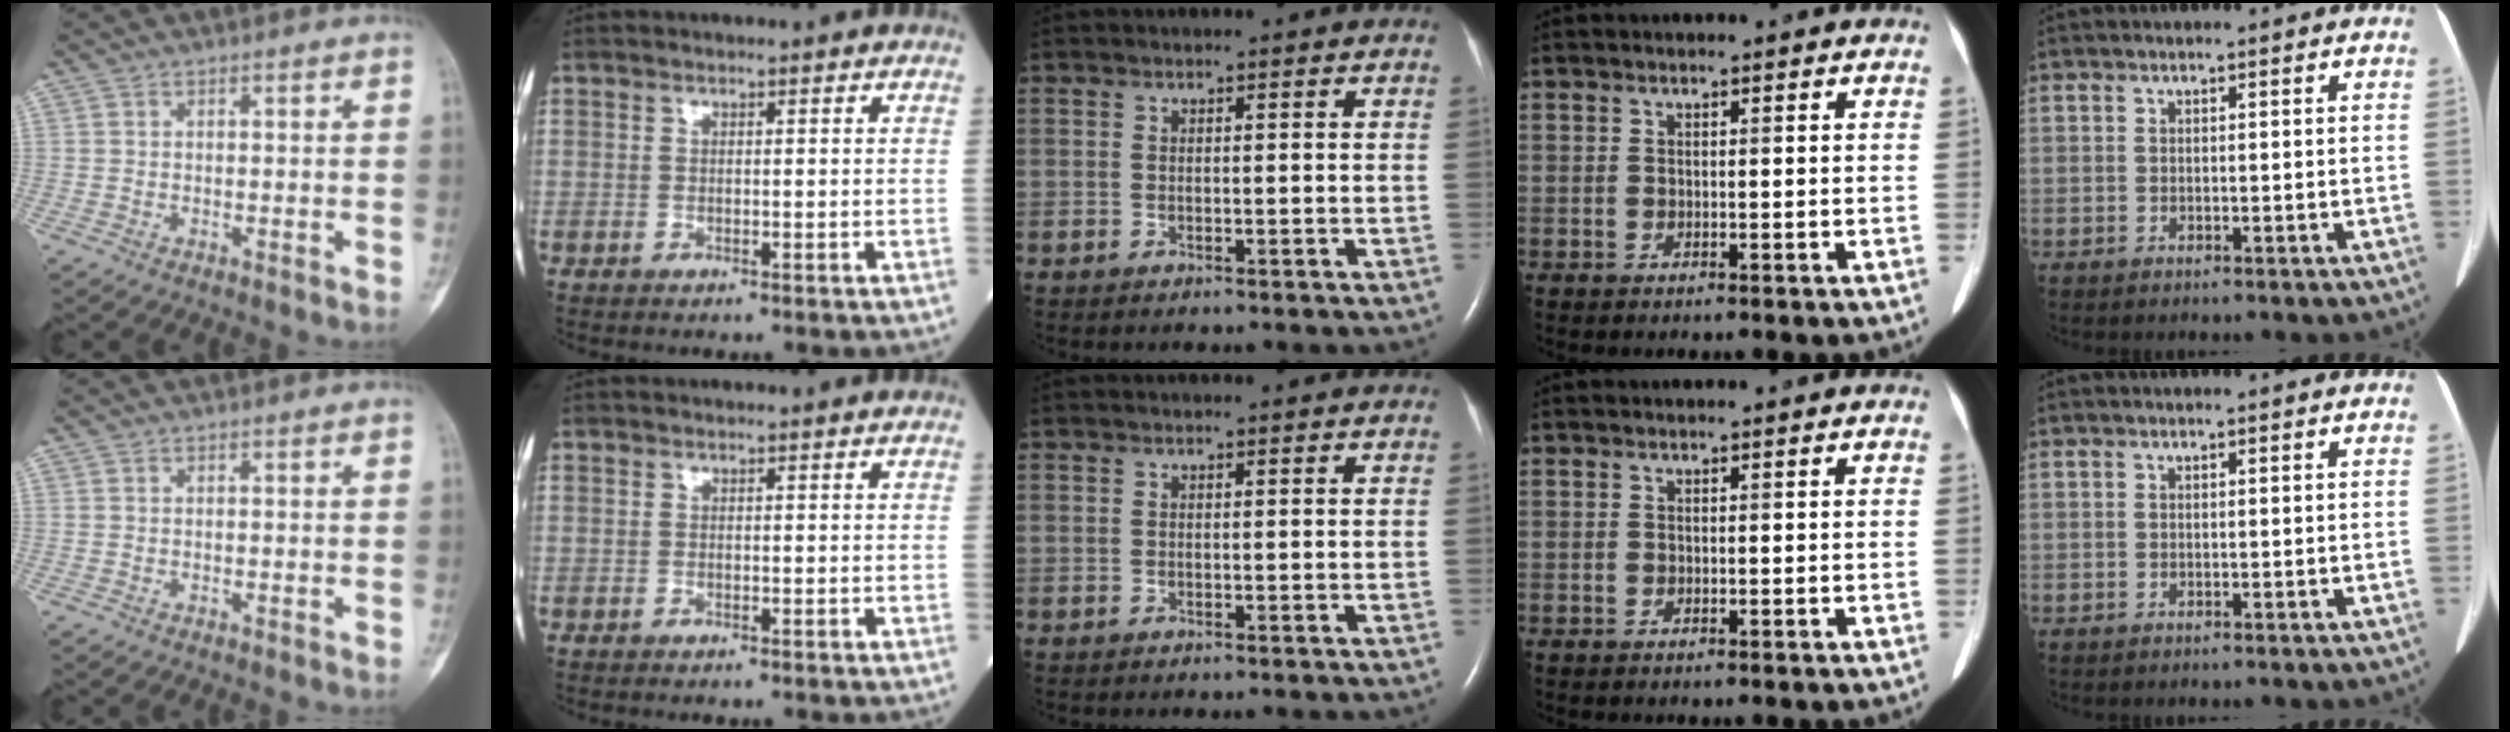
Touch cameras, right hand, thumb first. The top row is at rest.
{}